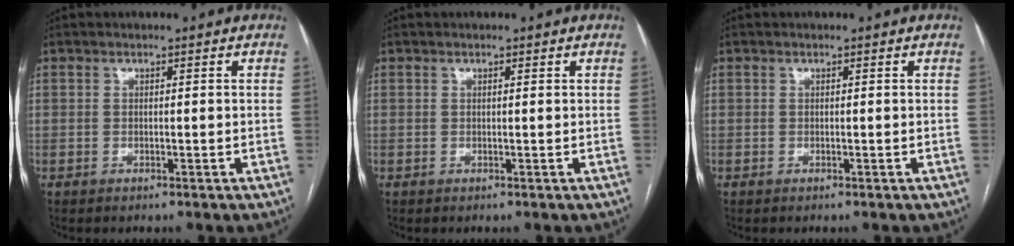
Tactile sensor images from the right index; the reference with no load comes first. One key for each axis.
{"total": 0.0}
{"total": 0.0}